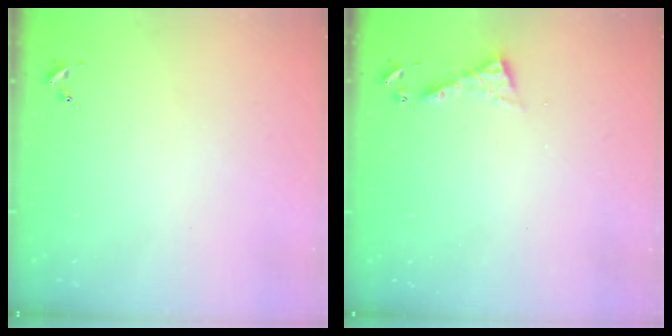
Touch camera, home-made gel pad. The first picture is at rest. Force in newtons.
{"total": 5.8, "press": 5.8, "slide": 0.5}